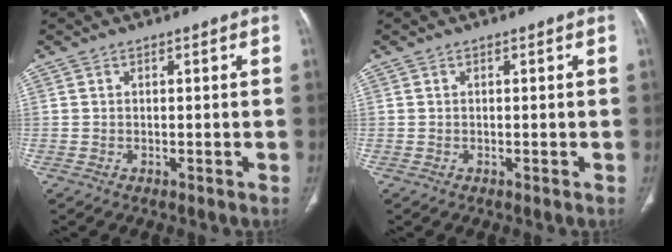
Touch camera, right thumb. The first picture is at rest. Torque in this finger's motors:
{"motor_torque": [-0.04, 0.00, -0.38, 0.38, 0.04]}